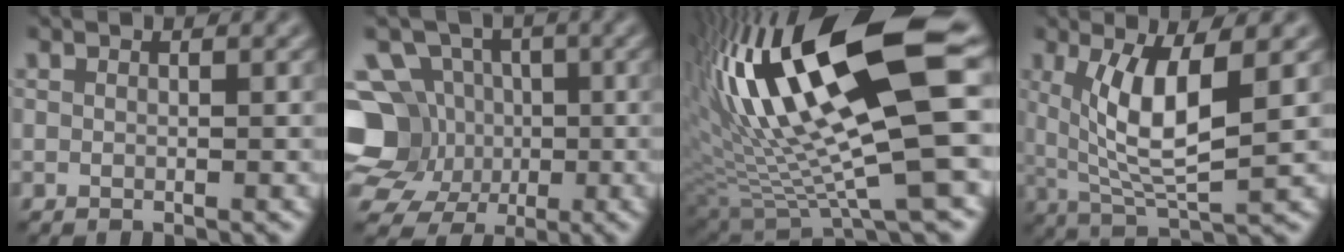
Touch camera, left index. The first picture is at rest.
{"total": 10.6, "force": [-1.0, 9.8, 3.9], "torque": [-0.105, 0.017, -0.044]}
{"total": 16.7, "force": [4.2, 4.0, 15.6], "torque": [-0.293, -0.001, 0.081]}
{"total": 6.8, "force": [1.4, 2.0, 6.4], "torque": [-0.128, -0.015, 0.034]}